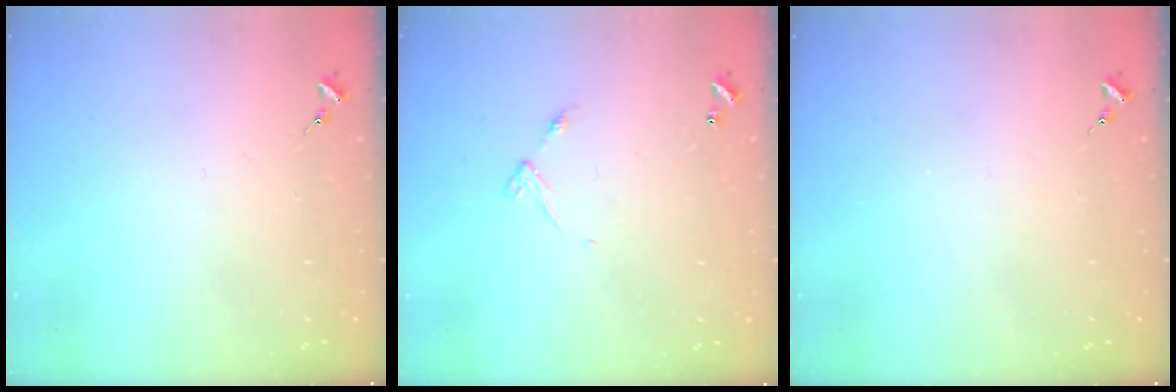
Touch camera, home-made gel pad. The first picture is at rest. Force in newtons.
{"total": 5.9, "press": 5.9, "slide": 0.6}
{"total": 0.0}